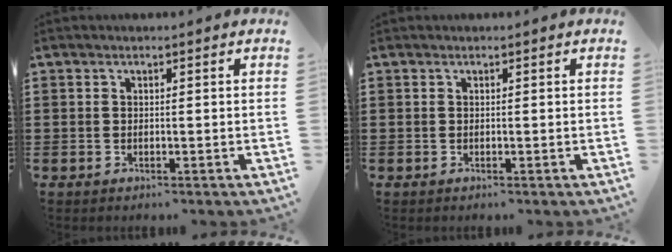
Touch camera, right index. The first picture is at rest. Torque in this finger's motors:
{"motor_torque": [0.03, 1.54, 0.19, 0.03]}